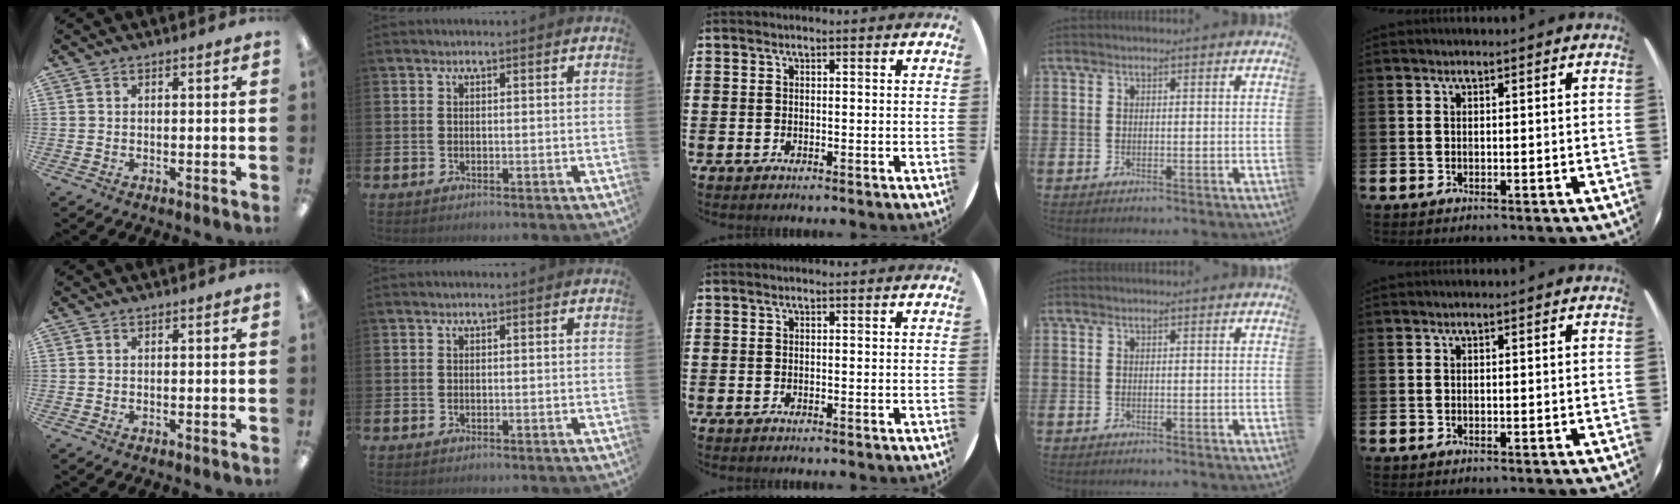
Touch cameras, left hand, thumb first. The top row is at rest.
{}